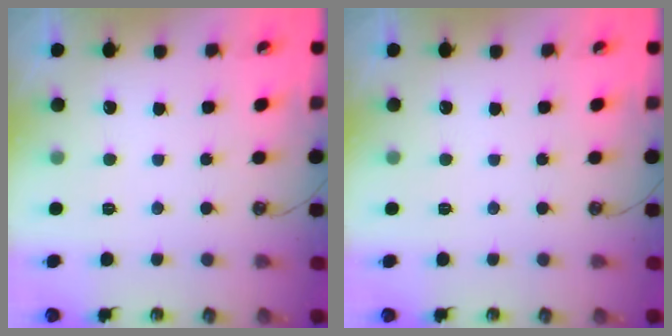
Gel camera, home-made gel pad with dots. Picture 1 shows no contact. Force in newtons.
{"total": 0.0}